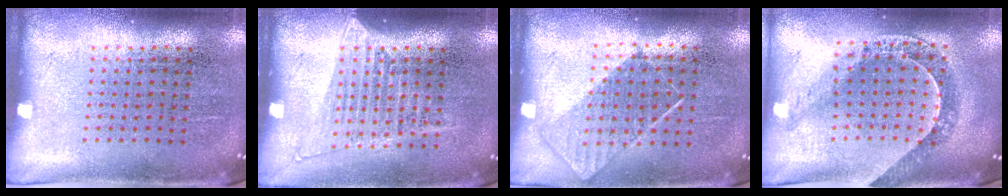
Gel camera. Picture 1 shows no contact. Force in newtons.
{"total": 1.3, "press": 1.1, "slide": 0.6}
{"total": 0.8, "press": 0.7, "slide": 0.4}
{"total": 1.2, "press": 1.2, "slide": 0.2}